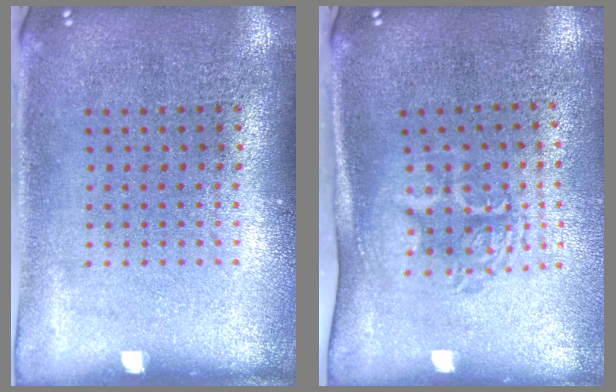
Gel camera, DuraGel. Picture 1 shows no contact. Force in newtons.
{"total": 1.7, "press": 1.3, "slide": 1.1}